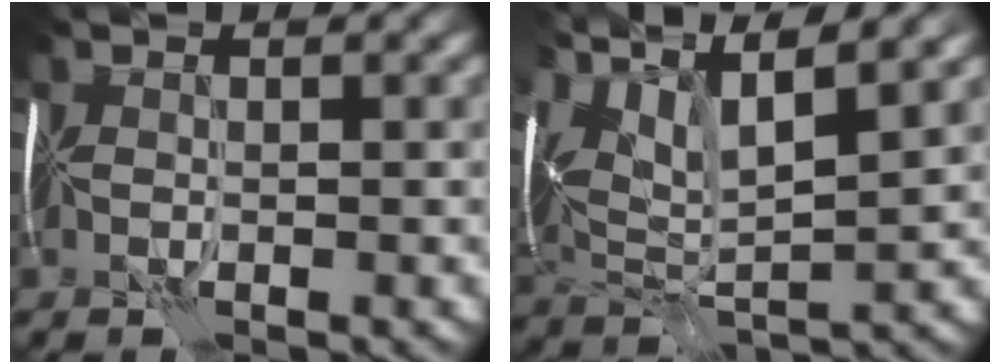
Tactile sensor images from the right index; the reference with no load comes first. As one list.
[{"total": 10.8, "force": [6.1, 3.4, 8.2], "torque": [-0.169, 0.021, 0.106]}]